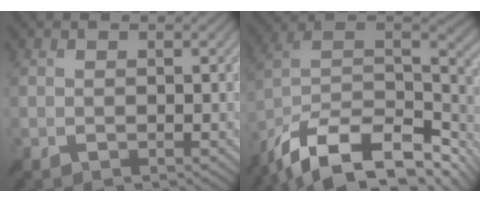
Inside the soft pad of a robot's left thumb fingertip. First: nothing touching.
{"total": 16.7, "force": [-11.2, 7.0, 10.1], "torque": [-0.239, -0.014, -0.179]}